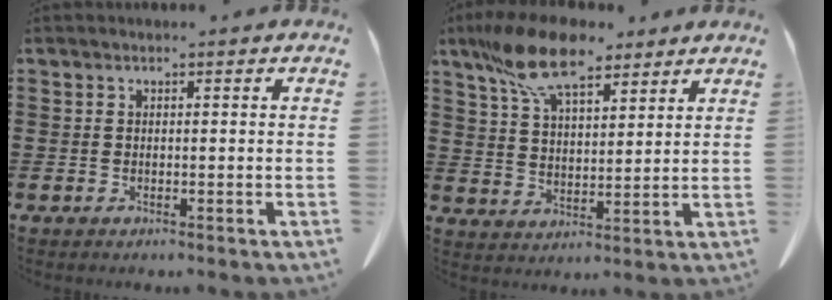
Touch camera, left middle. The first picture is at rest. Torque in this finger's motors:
{"motor_torque": [2.14, 0.00, 1.05, 0.21]}